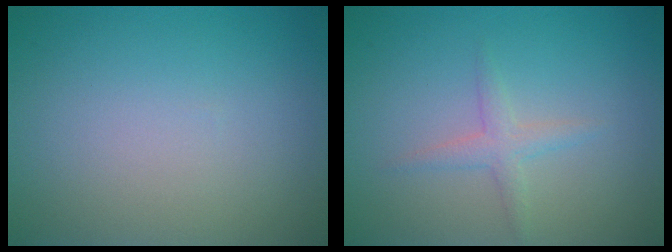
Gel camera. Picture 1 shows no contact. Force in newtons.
{"total": 1.6, "press": 1.6, "slide": 0.1}